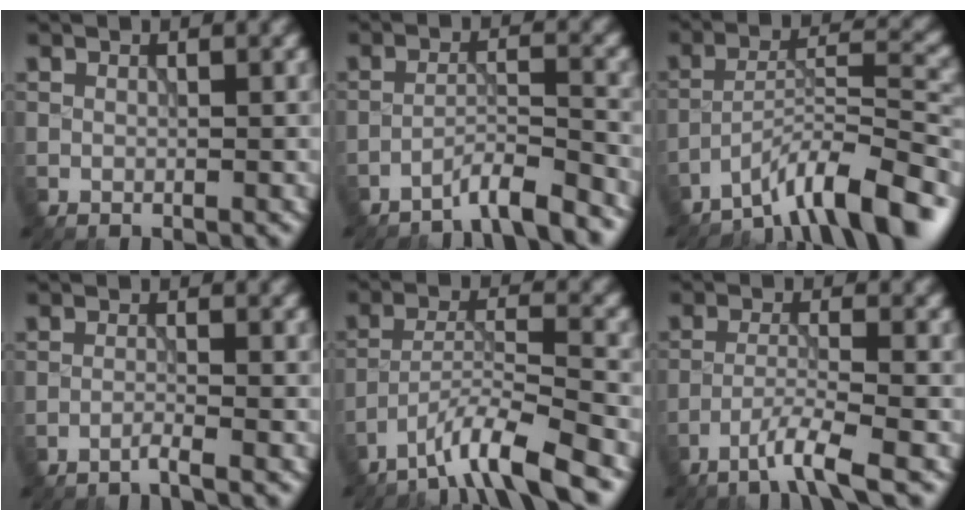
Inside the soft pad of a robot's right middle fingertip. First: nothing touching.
{"total": 4.4, "force": [-3.9, 0.4, 2.0], "torque": [-0.024, 0.009, -0.074]}
{"total": 9.2, "force": [-7.2, 1.7, 5.5], "torque": [-0.076, 0.014, -0.128]}
{"total": 1.3, "force": [-1.1, 0.0, 0.7], "torque": [-0.003, 0.003, -0.033]}
{"total": 6.8, "force": [-5.2, 0.7, 4.3], "torque": [-0.070, 0.002, -0.099]}
{"total": 3.9, "force": [-2.6, 0.1, 2.9], "torque": [-0.049, 0.003, -0.066]}